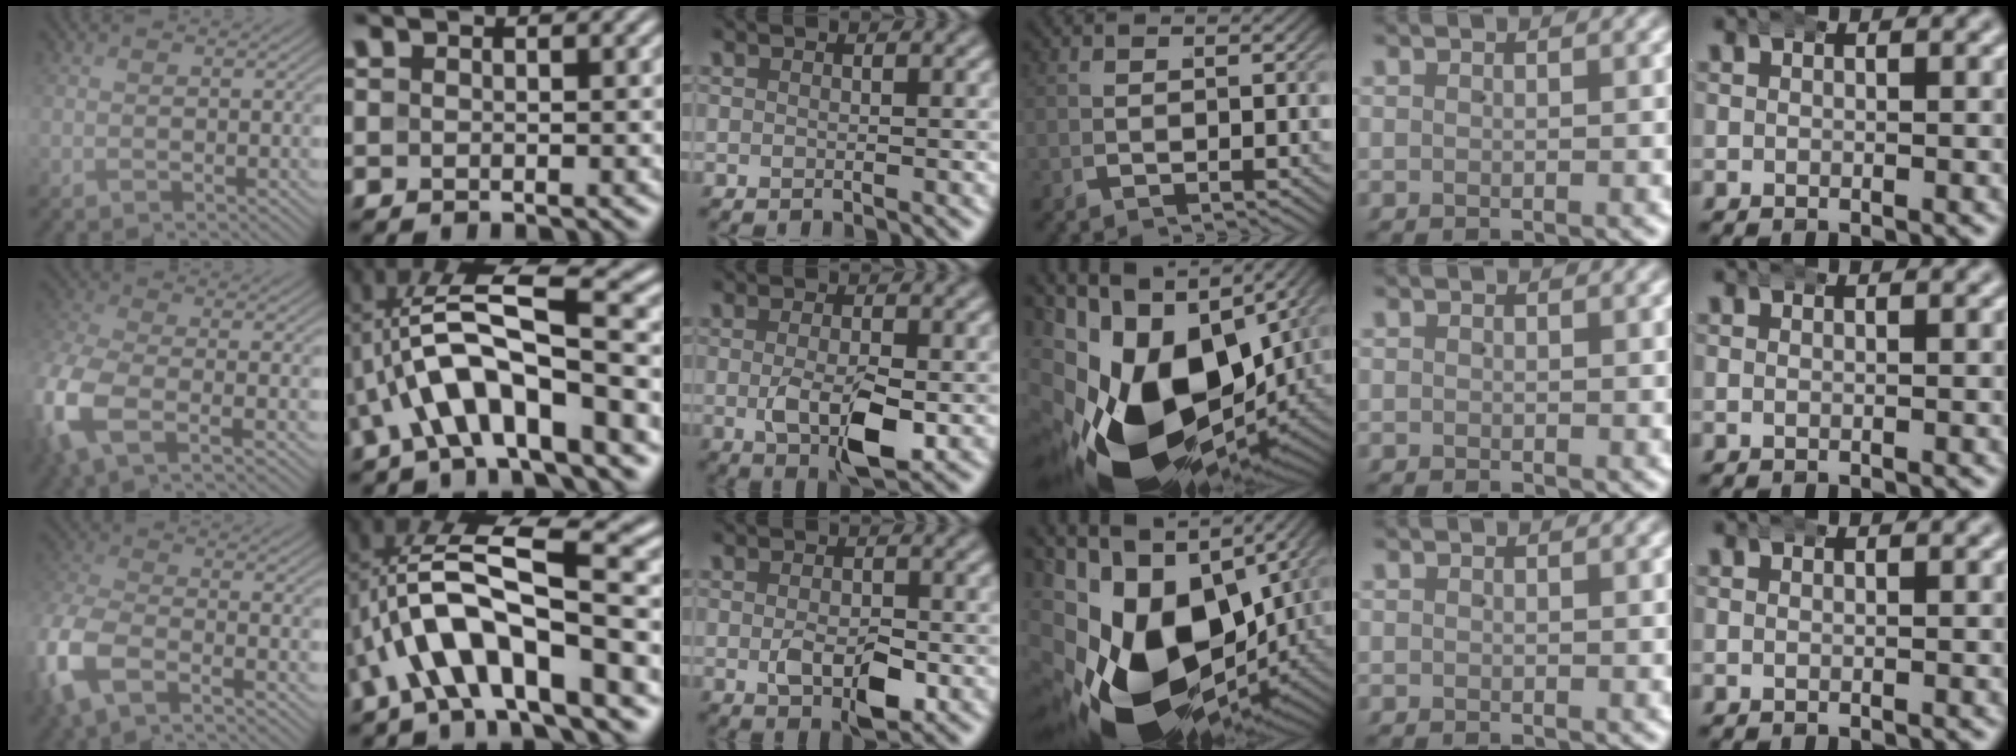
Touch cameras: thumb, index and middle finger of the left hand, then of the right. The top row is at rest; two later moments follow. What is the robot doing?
{"motion": "wrap", "object": "arm wrap"}